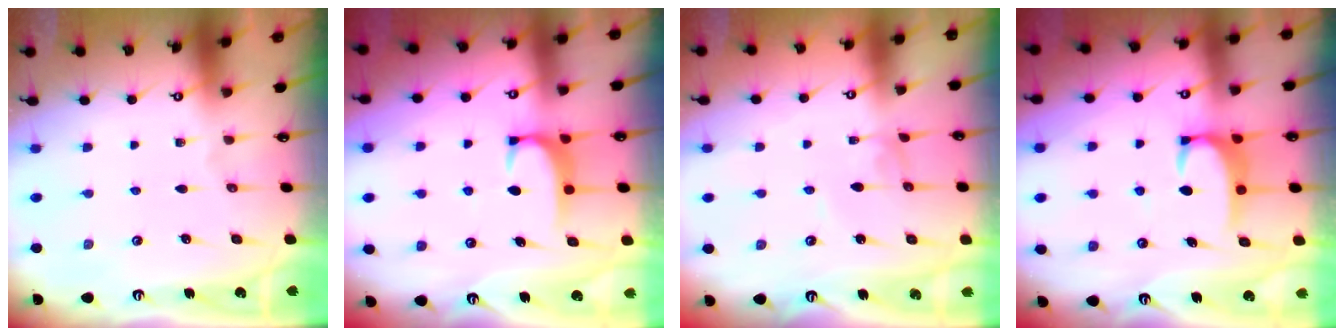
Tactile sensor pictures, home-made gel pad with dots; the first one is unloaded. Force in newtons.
{"total": 1.7, "press": 1.6, "slide": 0.5}
{"total": 2.7, "press": 2.7, "slide": 0.1}
{"total": 2.7, "press": 2.7, "slide": 0.3}